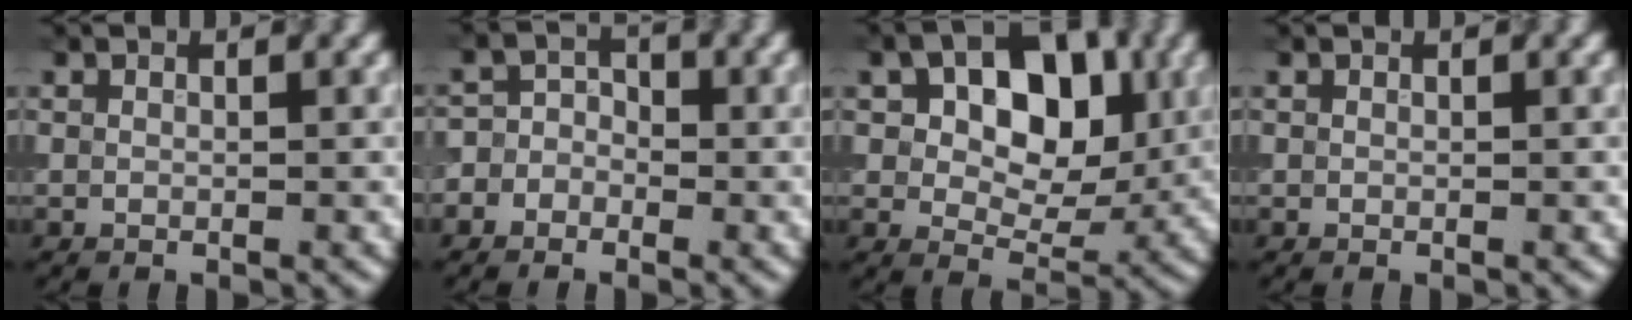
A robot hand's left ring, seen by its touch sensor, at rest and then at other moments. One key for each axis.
{"total": 3.7, "fx": -1.8, "fy": 3.2, "fz": 0.7, "tx": 0.020, "ty": 0.014, "tz": -0.054}
{"total": 9.3, "fx": 2.3, "fy": 5.9, "fz": 6.9, "tx": -0.088, "ty": 0.008, "tz": 0.022}
{"total": 0.0}